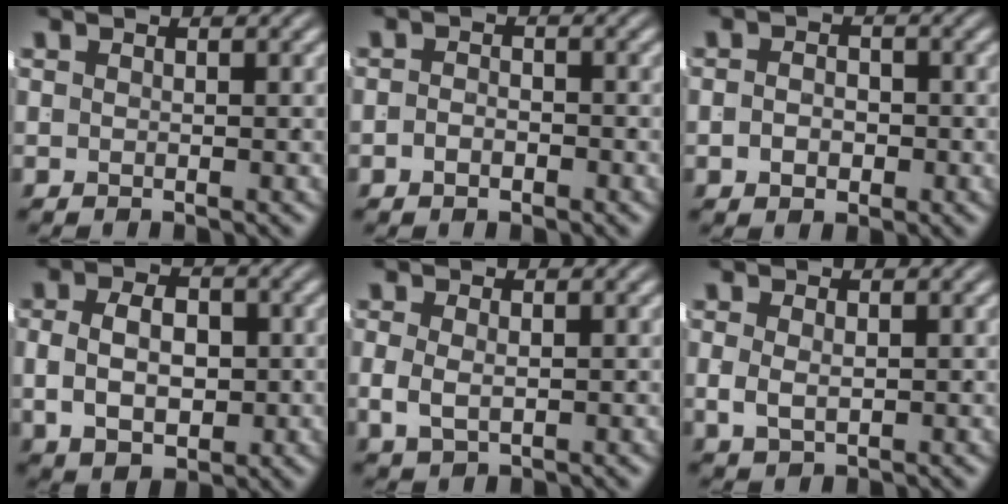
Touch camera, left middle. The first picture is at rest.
{"total": 1.5, "force": [-1.2, 0.8, 0.6], "torque": [-0.005, 0.001, -0.023]}
{"total": 2.1, "force": [-0.7, 1.5, 1.3], "torque": [-0.014, 0.002, -0.014]}
{"total": 6.2, "force": [-0.4, 4.2, 4.5], "torque": [-0.065, -0.003, 0.001]}
{"total": 1.9, "force": [0.0, 1.2, 1.5], "torque": [-0.036, -0.007, 0.010]}
{"total": 1.7, "force": [0.2, 1.1, 1.3], "torque": [-0.031, -0.006, 0.014]}